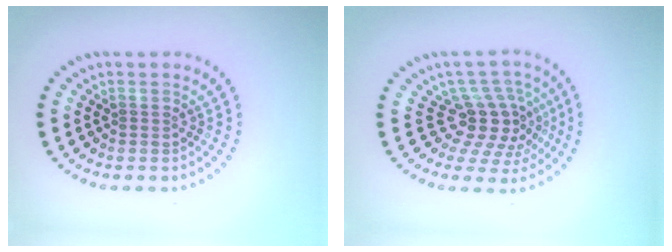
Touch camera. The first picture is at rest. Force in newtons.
{"total": 4.3, "press": 3.4, "slide": 2.7}